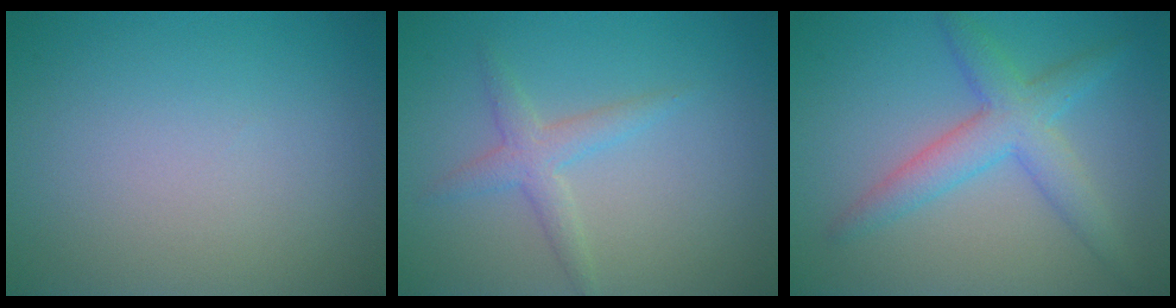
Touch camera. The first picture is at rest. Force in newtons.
{"total": 2.2, "press": 2.2, "slide": 0.1}
{"total": 4.3, "press": 4.3, "slide": 0.1}